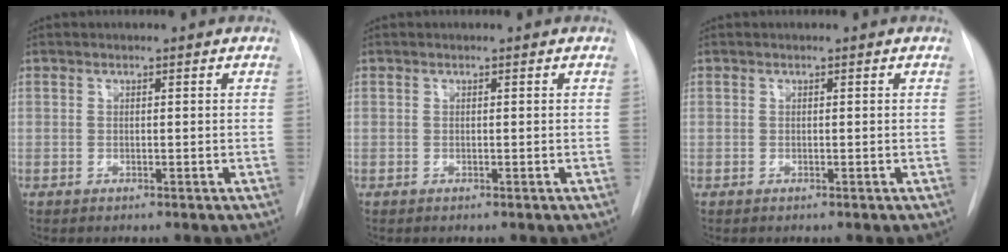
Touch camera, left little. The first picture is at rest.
{"total": 0.0}
{"total": 0.0}